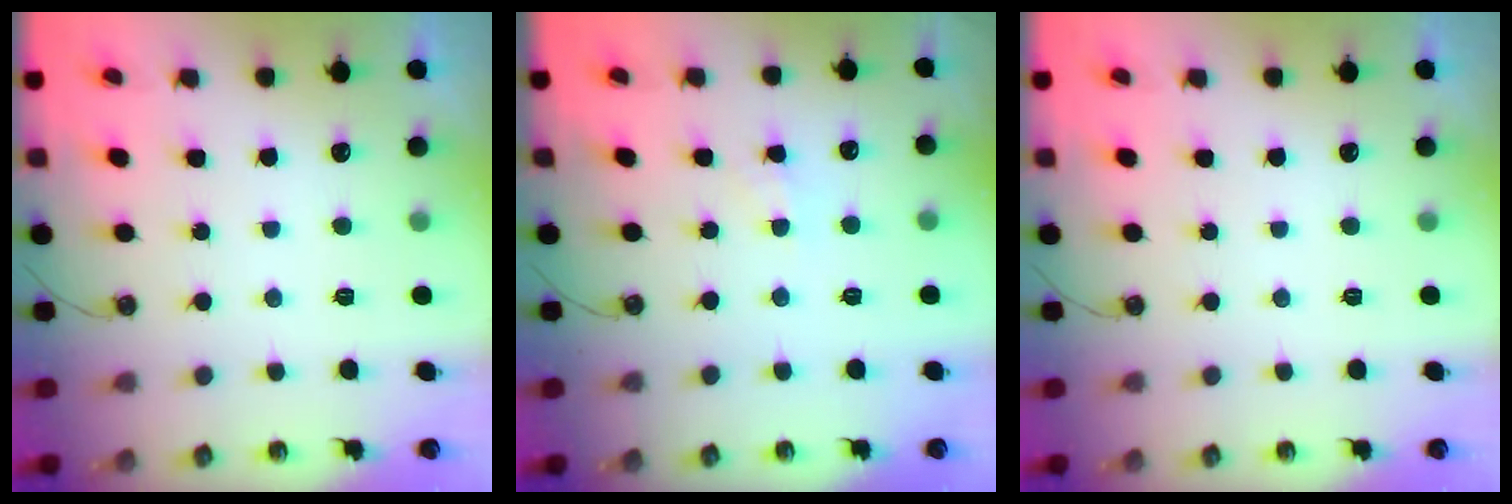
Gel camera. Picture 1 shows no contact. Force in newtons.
{"total": 2.8, "press": 2.8, "slide": 0.5}
{"total": 0.0}